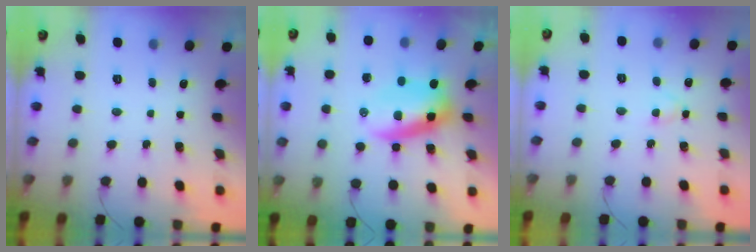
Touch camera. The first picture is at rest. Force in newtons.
{"total": 8.6, "press": 8.2, "slide": 2.5}
{"total": 2.8, "press": 2.6, "slide": 1.1}